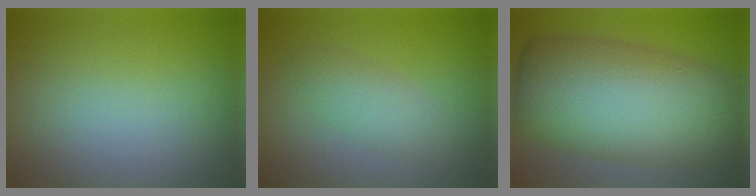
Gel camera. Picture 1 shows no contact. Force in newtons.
{"total": 2.4, "press": 2.4, "slide": 0.0}
{"total": 12.5, "press": 12.5, "slide": 0.4}